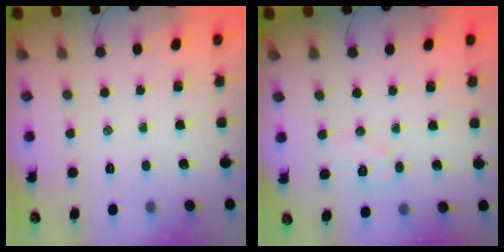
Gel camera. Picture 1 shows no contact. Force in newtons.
{"total": 5.8, "press": 5.8, "slide": 0.6}